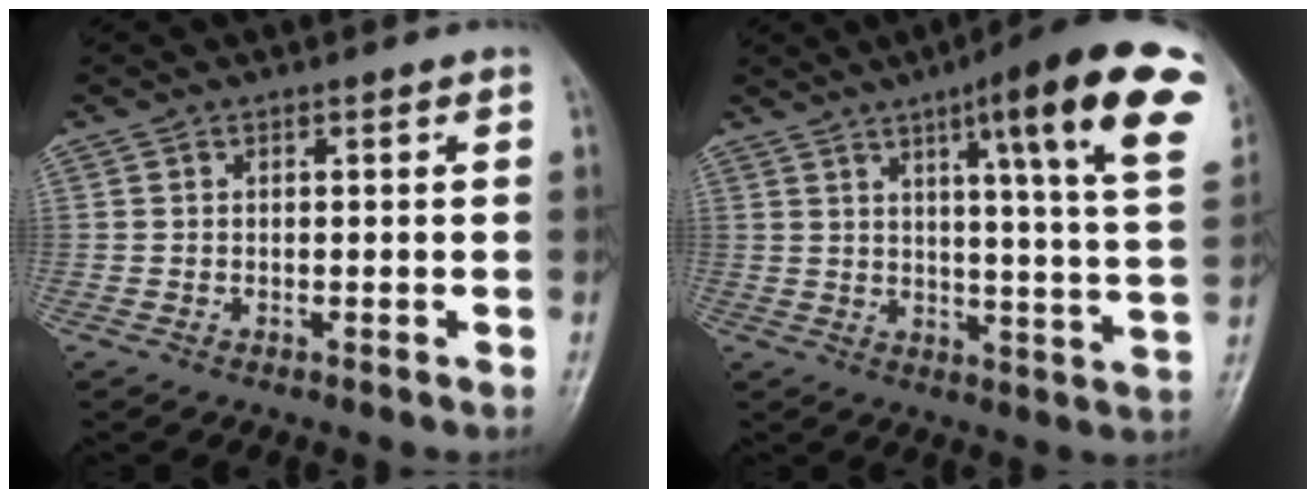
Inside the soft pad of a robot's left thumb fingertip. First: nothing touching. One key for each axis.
{"total": 20.8, "fx": 10.3, "fy": 2.7, "fz": 17.9, "tx": -0.224, "ty": -0.031, "tz": 0.127}